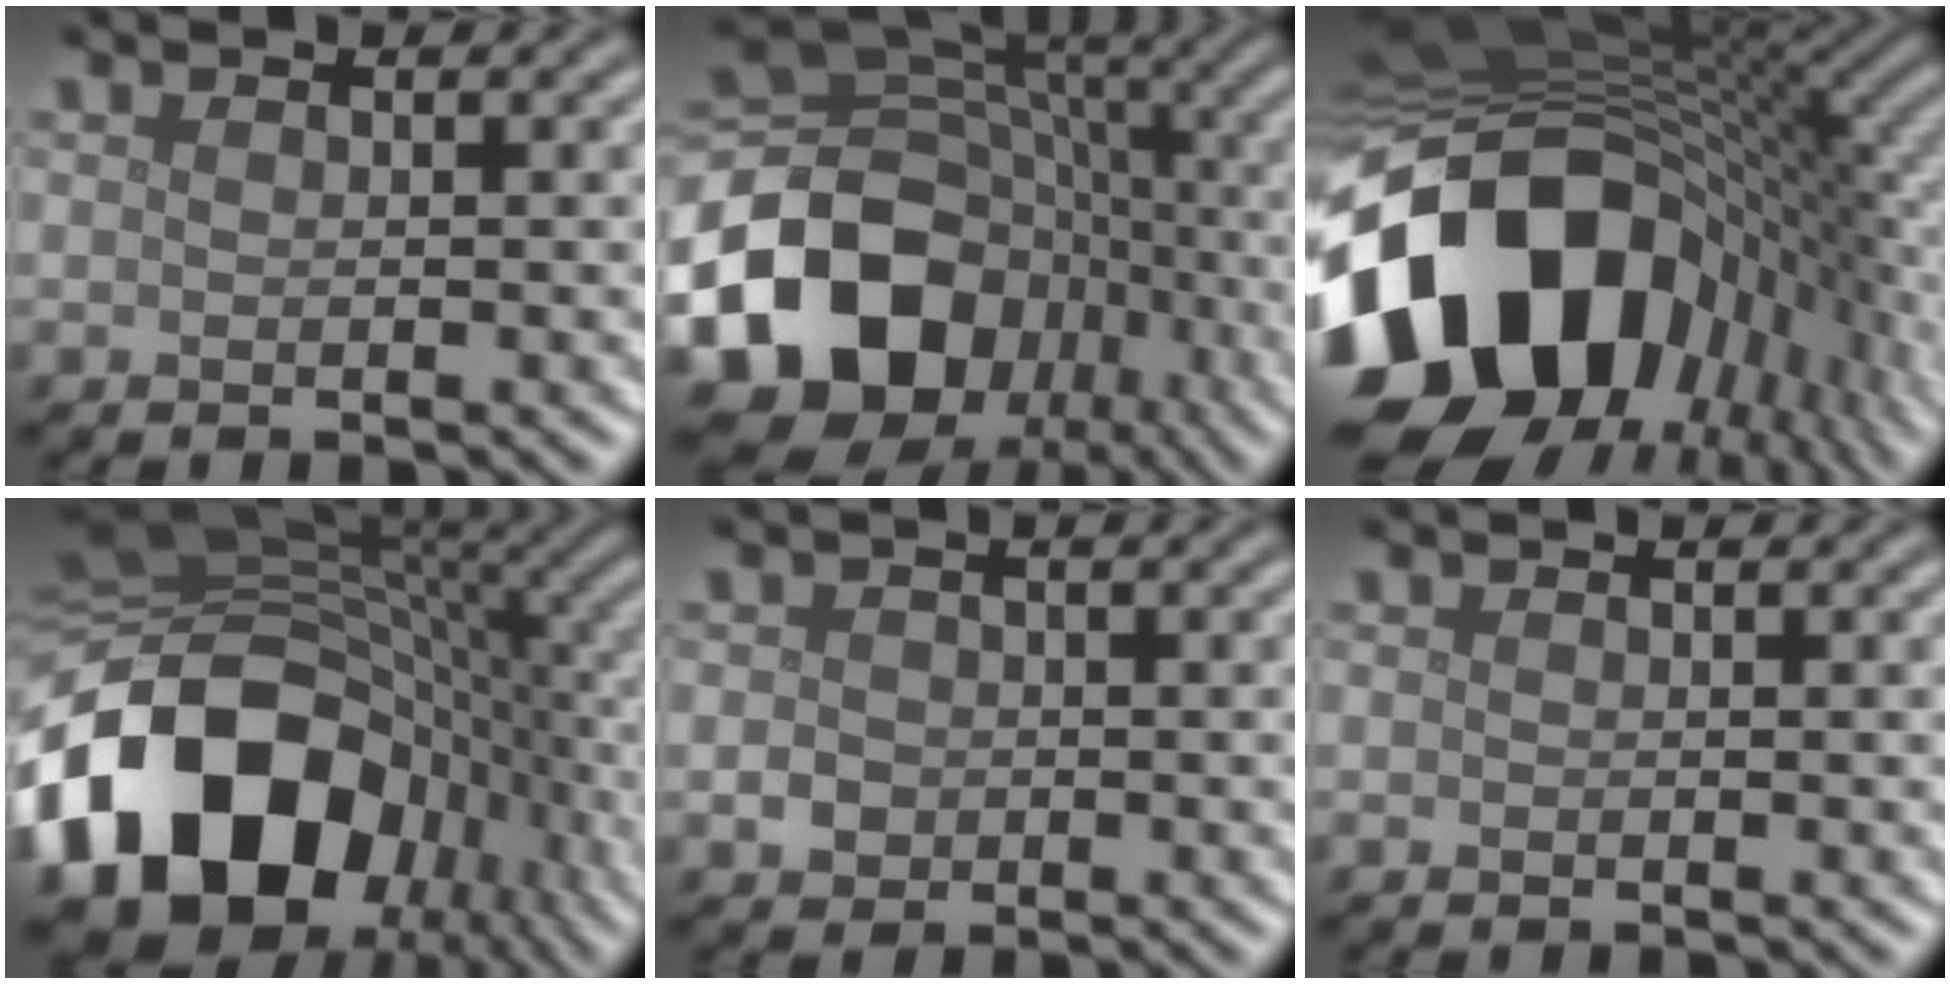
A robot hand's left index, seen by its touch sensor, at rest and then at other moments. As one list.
[{"total": 14.4, "force": [-5.8, 11.3, 7.0], "torque": [-0.140, 0.000, -0.108]}, {"total": 19.7, "force": [-6.0, 13.3, 13.3], "torque": [-0.284, -0.030, -0.103]}, {"total": 18.4, "force": [-5.6, 13.5, 11.1], "torque": [-0.235, -0.025, -0.095]}, {"total": 1.4, "force": [-0.3, 1.3, 0.5], "torque": [-0.002, -0.002, -0.009]}, {"total": 0.0}]